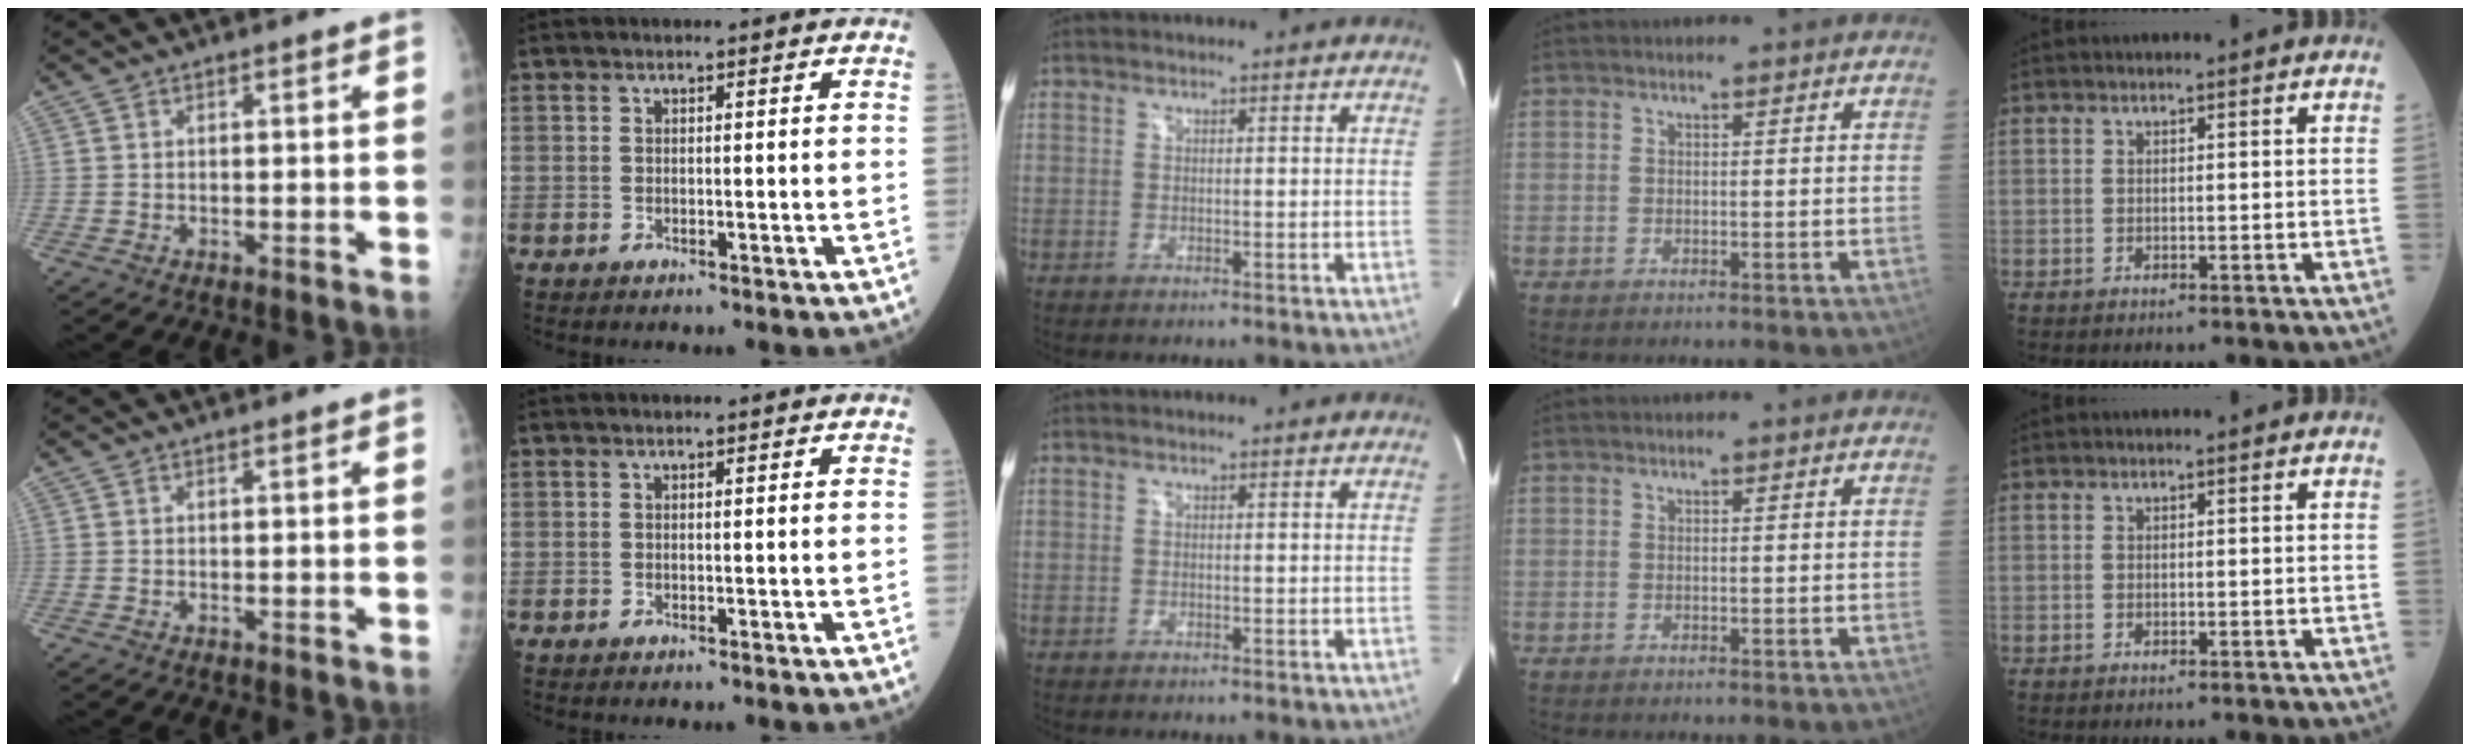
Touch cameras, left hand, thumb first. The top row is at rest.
{}